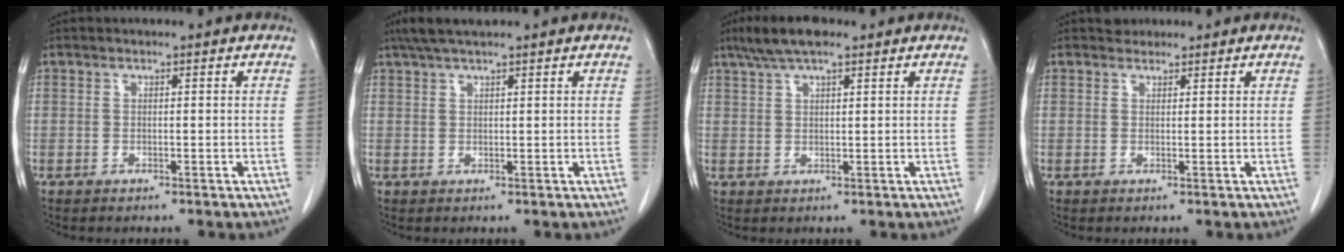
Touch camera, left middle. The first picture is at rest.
{"total": 4.7, "force": [3.8, 0.3, 2.8], "torque": [-0.050, 0.026, 0.070]}
{"total": 6.3, "force": [4.5, 1.4, 4.1], "torque": [-0.084, 0.021, 0.081]}
{"total": 1.3, "force": [1.1, 0.6, -0.2], "torque": [0.001, 0.006, 0.016]}